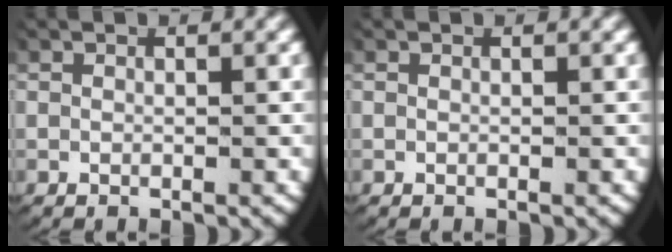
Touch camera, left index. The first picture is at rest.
{"total": 0.0}